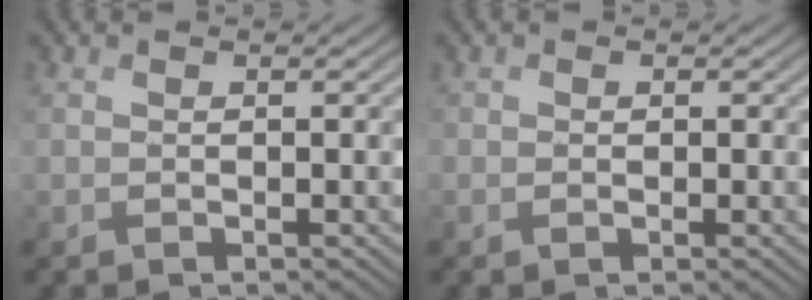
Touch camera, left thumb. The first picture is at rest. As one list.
[{"total": 0.8, "force": [-0.4, -0.2, -0.7], "torque": [0.013, 0.002, 0.000]}]